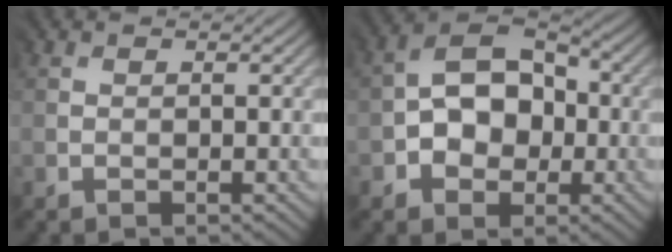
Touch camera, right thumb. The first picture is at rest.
{"total": 7.3, "force": [-0.7, 5.7, 4.5], "torque": [-0.065, 0.020, -0.025]}